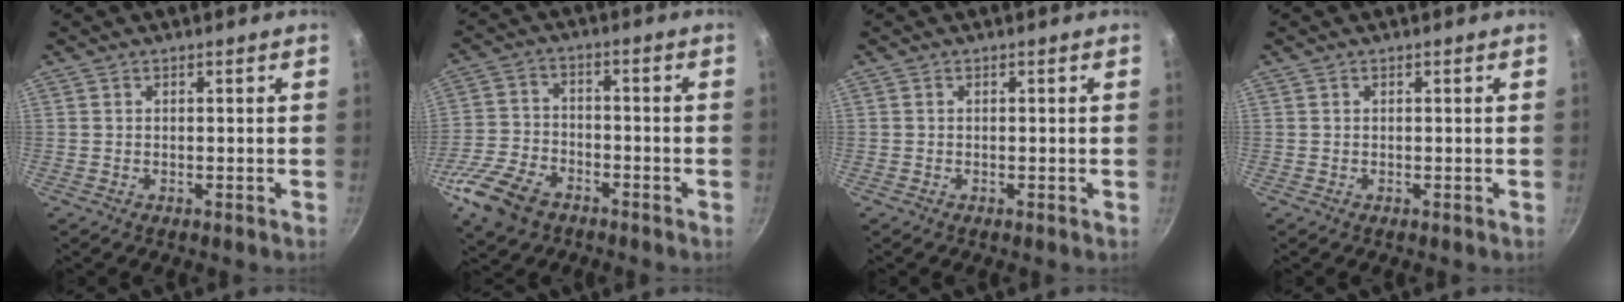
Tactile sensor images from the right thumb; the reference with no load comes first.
{"total": 11.1, "force": [-6.5, 6.7, 6.2], "torque": [-0.120, 0.027, -0.132]}
{"total": 0.0}
{"total": 0.0}